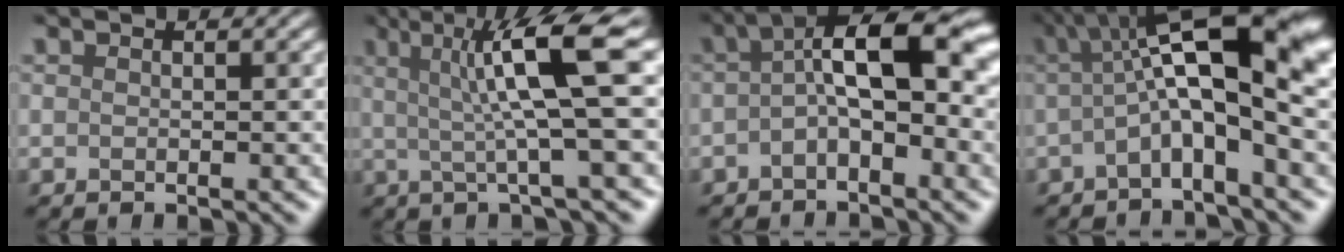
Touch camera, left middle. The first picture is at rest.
{"total": 7.4, "force": [2.1, 0.7, 7.0], "torque": [-0.108, 0.015, 0.043]}
{"total": 5.1, "force": [0.2, 1.2, 4.9], "torque": [-0.091, 0.031, 0.002]}
{"total": 10.2, "force": [1.4, 2.1, 9.9], "torque": [-0.171, 0.029, 0.026]}